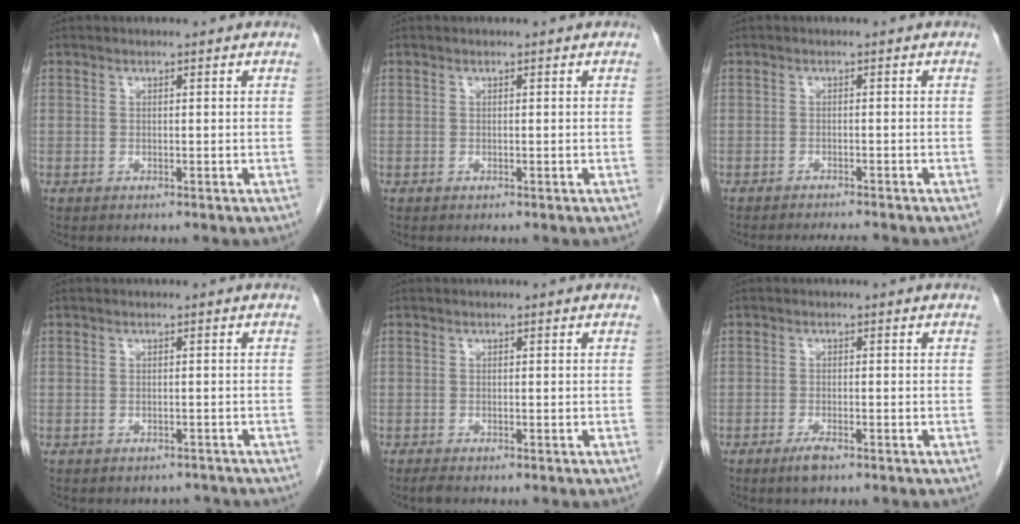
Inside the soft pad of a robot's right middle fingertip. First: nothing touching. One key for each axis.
{"total": 0.0}
{"total": 3.9, "fx": -3.7, "fy": 0.1, "fz": 1.3, "tx": -0.016, "ty": -0.009, "tz": -0.052}
{"total": 2.0, "fx": -1.7, "fy": 1.0, "fz": -0.1, "tx": 0.003, "ty": 0.003, "tz": -0.023}
{"total": 0.9, "fx": -0.7, "fy": 0.1, "fz": 0.5, "tx": -0.017, "ty": -0.004, "tz": -0.014}
{"total": 2.1, "fx": -1.4, "fy": 0.4, "fz": 1.5, "tx": -0.030, "ty": -0.002, "tz": -0.025}